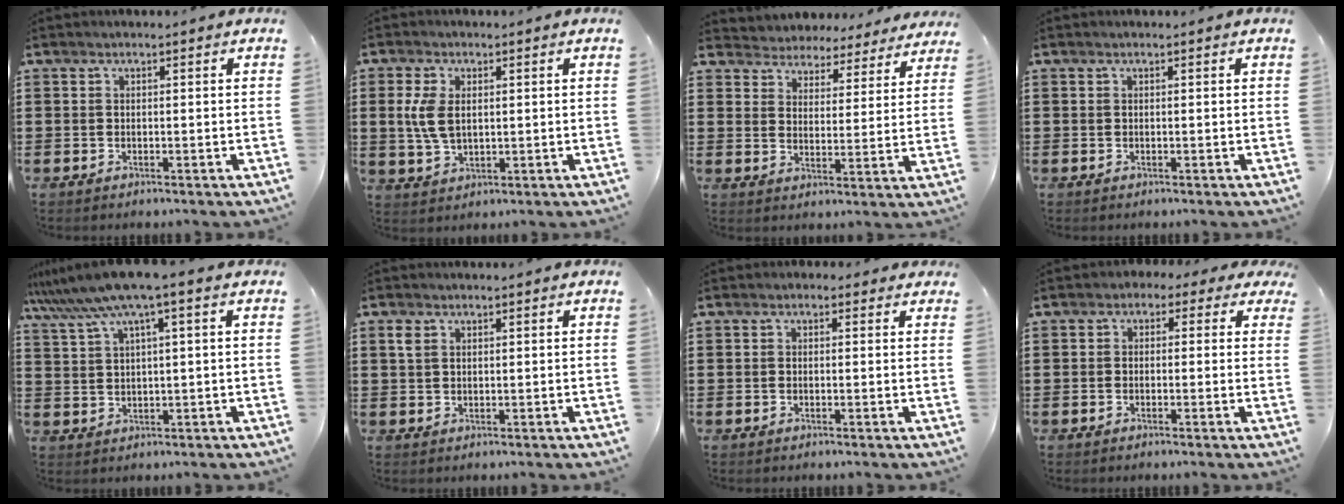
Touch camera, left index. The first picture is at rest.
{"total": 5.6, "force": [1.0, 3.2, 4.5], "torque": [-0.115, 0.002, 0.012]}
{"total": 4.5, "force": [4.4, 0.3, -0.8], "torque": [-0.011, -0.032, 0.075]}
{"total": 0.0}
{"total": 6.5, "force": [3.7, -0.1, 5.3], "torque": [-0.126, -0.022, 0.060]}
{"total": 1.9, "force": [0.9, 1.3, 1.1], "torque": [-0.027, 0.006, 0.016]}
{"total": 0.8, "force": [0.0, 0.8, 0.3], "torque": [-0.007, 0.006, -0.001]}
{"total": 1.7, "force": [-0.7, 1.4, 0.7], "torque": [-0.017, 0.011, -0.016]}